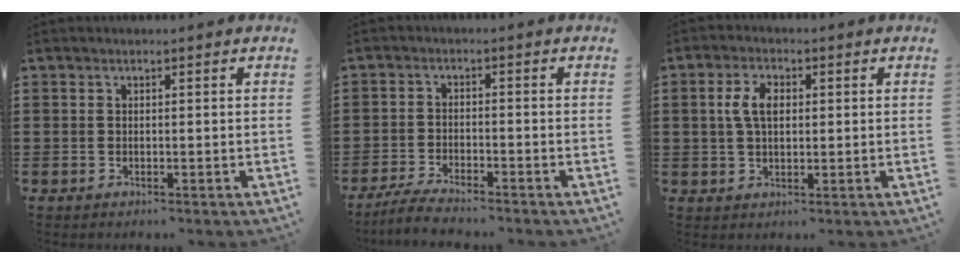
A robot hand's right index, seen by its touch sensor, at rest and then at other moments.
{"total": 3.0, "force": [-2.9, 0.0, 0.8], "torque": [-0.023, 0.000, -0.060]}
{"total": 4.9, "force": [0.8, 2.7, 4.0], "torque": [-0.093, 0.011, 0.010]}